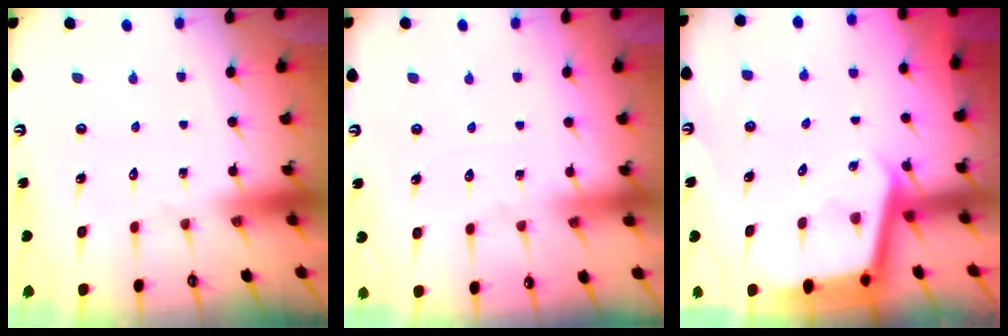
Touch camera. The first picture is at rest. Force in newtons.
{"total": 3.0, "press": 2.9, "slide": 0.4}
{"total": 3.5, "press": 3.5, "slide": 0.3}